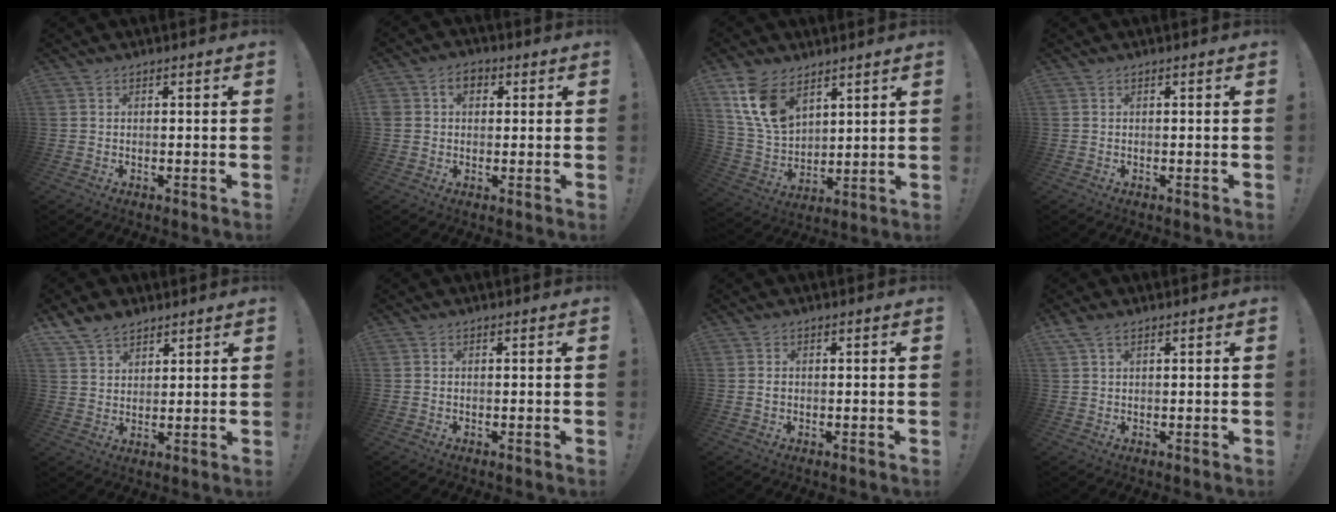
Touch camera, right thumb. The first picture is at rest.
{"total": 5.2, "force": [1.3, 4.2, 2.7], "torque": [-0.048, 0.010, 0.025]}
{"total": 13.9, "force": [8.0, 8.6, 7.5], "torque": [-0.161, -0.036, 0.155]}
{"total": 0.0}
{"total": 7.5, "force": [5.7, 4.3, 2.1], "torque": [-0.043, -0.030, 0.114]}
{"total": 0.0}
{"total": 0.7, "force": [-0.2, 0.6, 0.3], "torque": [-0.012, 0.006, -0.002]}
{"total": 2.9, "force": [1.8, 1.3, 1.8], "torque": [-0.045, -0.001, 0.036]}